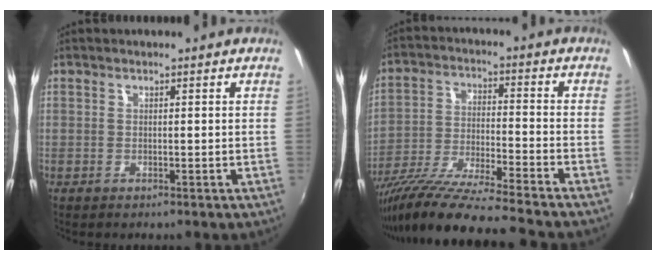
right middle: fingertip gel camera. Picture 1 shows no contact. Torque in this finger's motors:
{"motor_torque": [1.06, -1.08, 0.54, 0.21]}